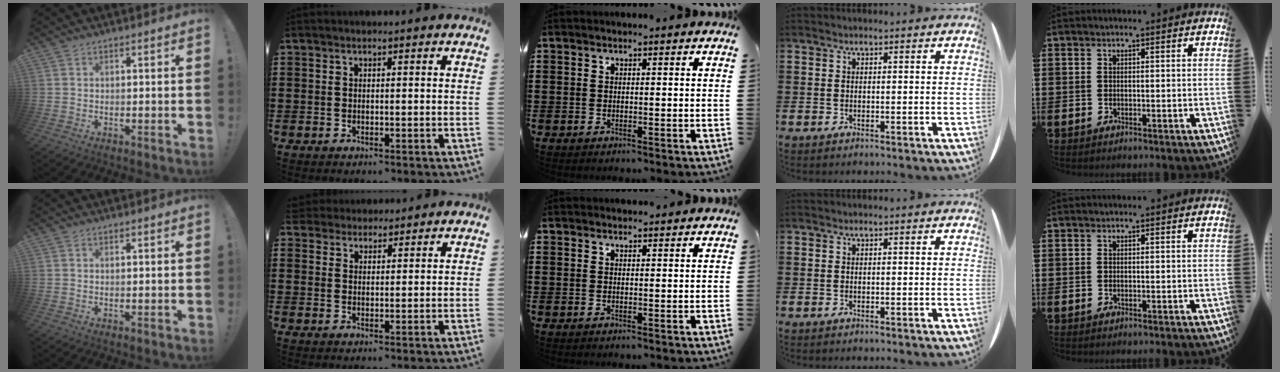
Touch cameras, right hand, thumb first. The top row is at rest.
{"index": {"total": 2.7, "force": [2.5, 0.8, -0.5], "torque": [0.000, 0.003, 0.050]}, "middle": {"total": 0.8, "force": [0.8, 0.0, 0.0], "torque": [-0.003, 0.000, 0.016]}}